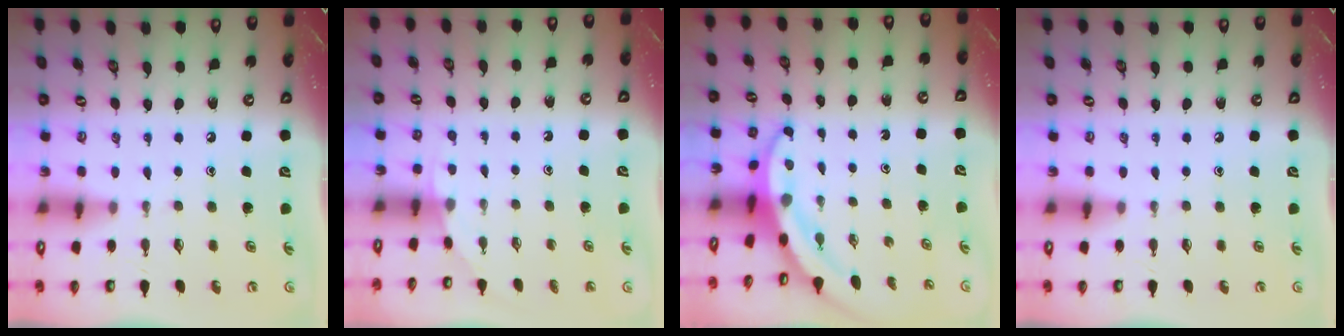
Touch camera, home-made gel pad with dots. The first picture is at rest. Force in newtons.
{"total": 2.7, "press": 2.7, "slide": 0.1}
{"total": 3.8, "press": 3.8, "slide": 0.4}
{"total": 0.0}